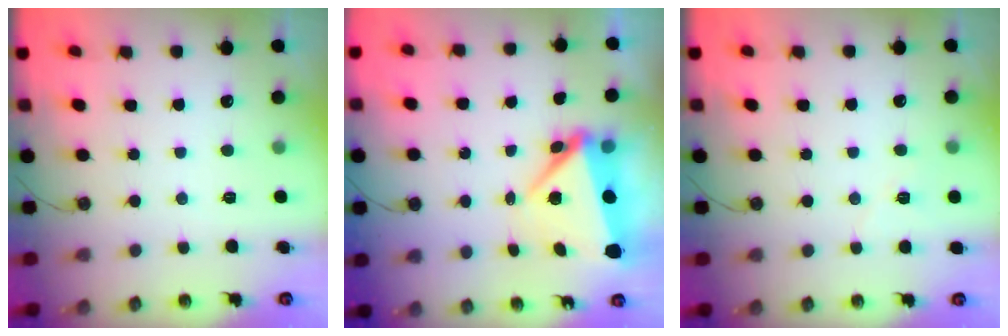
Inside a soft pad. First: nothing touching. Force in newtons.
{"total": 6.8, "press": 6.7, "slide": 0.9}
{"total": 6.3, "press": 5.5, "slide": 2.9}